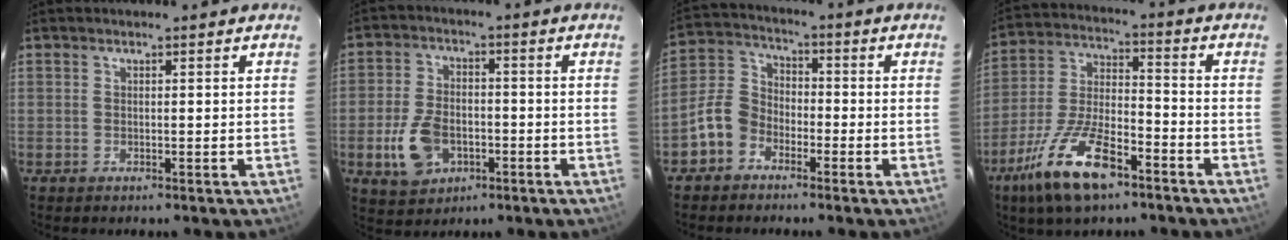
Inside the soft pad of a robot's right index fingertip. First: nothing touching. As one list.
[{"total": 10.1, "force": [-3.6, 6.9, 6.5], "torque": [-0.147, 0.003, -0.054]}, {"total": 7.5, "force": [-4.4, 5.5, 2.6], "torque": [-0.065, 0.028, -0.085]}, {"total": 15.8, "force": [-9.7, 5.8, 11.0], "torque": [-0.234, -0.017, -0.179]}]